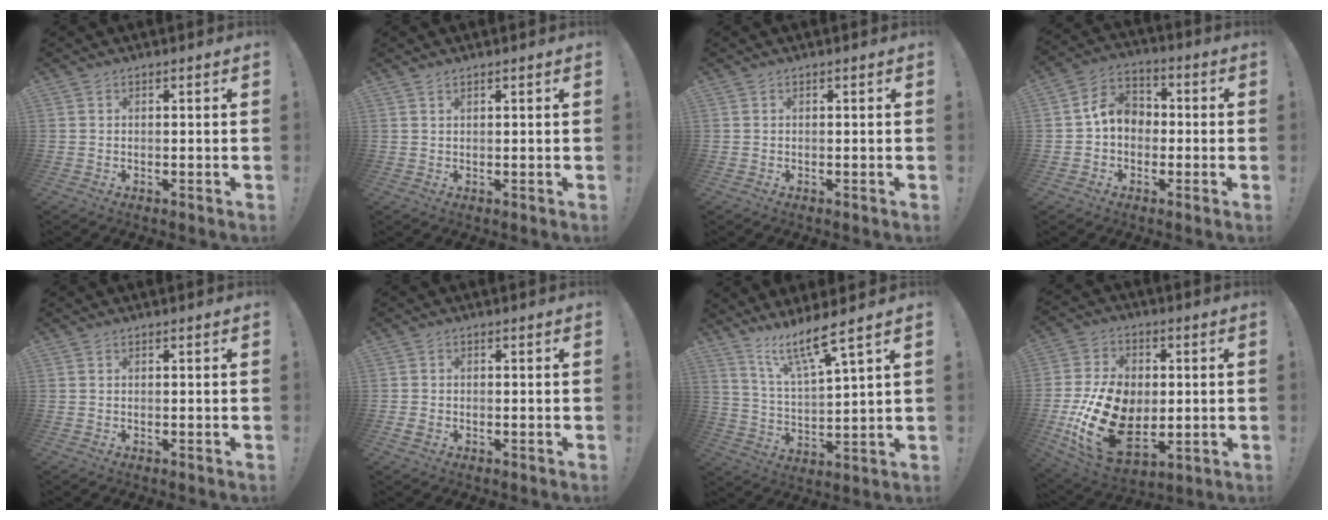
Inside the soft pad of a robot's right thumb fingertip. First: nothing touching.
{"total": 0.7, "force": [0.7, 0.1, 0.3], "torque": [-0.002, -0.002, 0.011]}
{"total": 0.0}
{"total": 10.3, "force": [0.5, 8.2, 6.1], "torque": [-0.104, 0.019, 0.014]}
{"total": 0.0}
{"total": 1.6, "force": [-0.7, 1.1, 0.9], "torque": [-0.018, 0.007, -0.011]}
{"total": 11.1, "force": [8.6, 0.7, 7.0], "torque": [-0.128, -0.050, 0.142]}
{"total": 22.4, "force": [-3.4, 15.3, 16.0], "torque": [-0.301, 0.016, -0.042]}